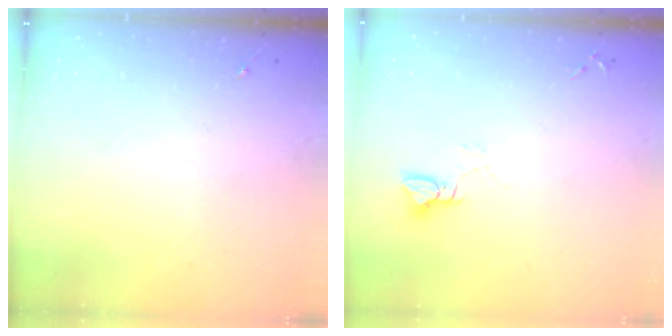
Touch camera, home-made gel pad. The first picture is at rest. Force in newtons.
{"total": 3.8, "press": 3.8, "slide": 0.5}